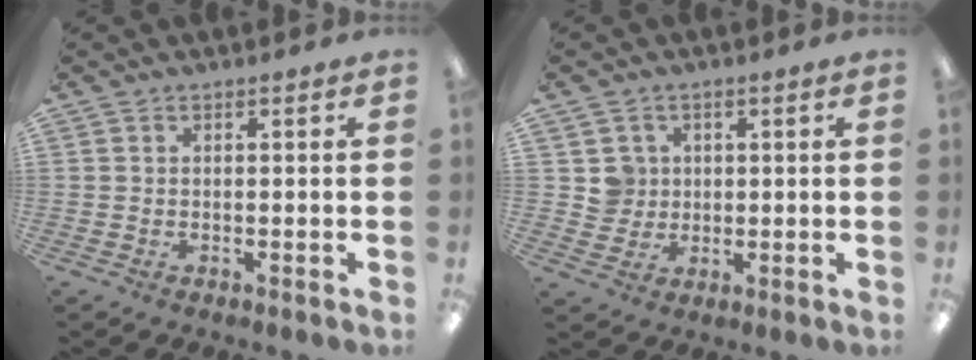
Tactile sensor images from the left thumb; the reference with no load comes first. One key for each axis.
{"total": 4.6, "fx": 1.2, "fy": 4.4, "fz": 0.0, "tx": 0.006, "ty": -0.002, "tz": 0.019}